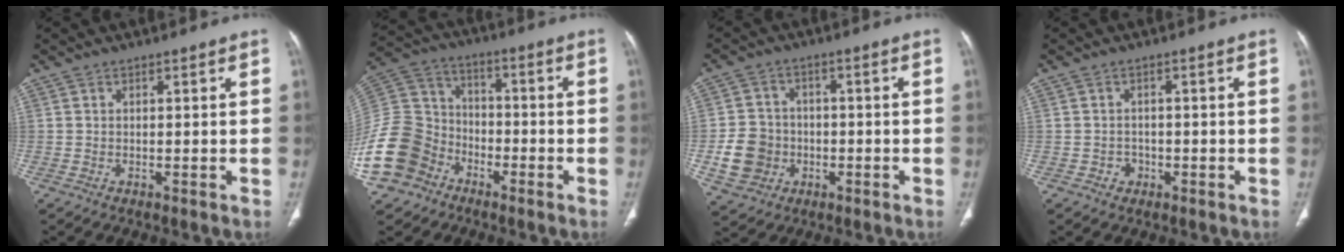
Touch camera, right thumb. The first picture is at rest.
{"total": 17.2, "force": [-8.5, 13.3, 6.8], "torque": [-0.146, 0.060, -0.162]}
{"total": 8.8, "force": [-2.2, 7.8, 3.3], "torque": [-0.041, 0.017, -0.036]}
{"total": 1.9, "force": [-0.9, 1.6, 0.3], "torque": [0.005, 0.008, -0.014]}